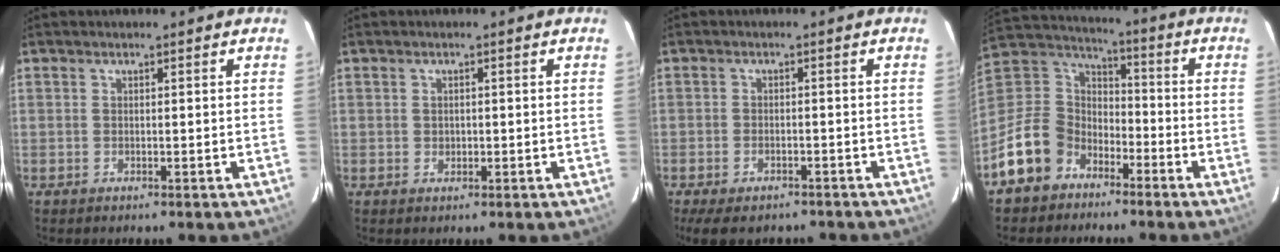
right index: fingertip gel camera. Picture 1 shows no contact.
{"total": 1.2, "force": [0.0, 1.1, 0.3], "torque": [-0.002, 0.002, 0.000]}
{"total": 8.8, "force": [-6.7, 3.9, 4.2], "torque": [-0.095, -0.019, -0.098]}
{"total": 14.2, "force": [-9.0, 9.9, 4.8], "torque": [-0.128, 0.035, -0.155]}